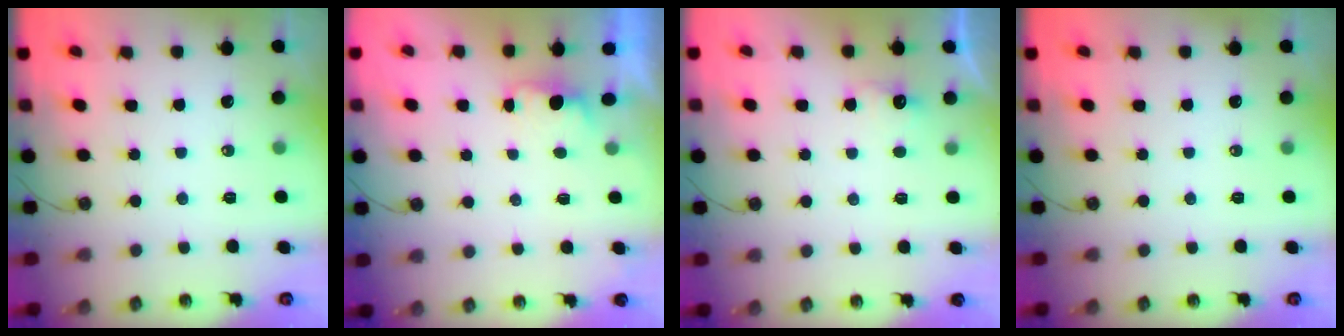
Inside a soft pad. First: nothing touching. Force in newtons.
{"total": 0.8, "press": 0.2, "slide": 0.7}
{"total": 6.4, "press": 6.3, "slide": 0.7}
{"total": 0.0}